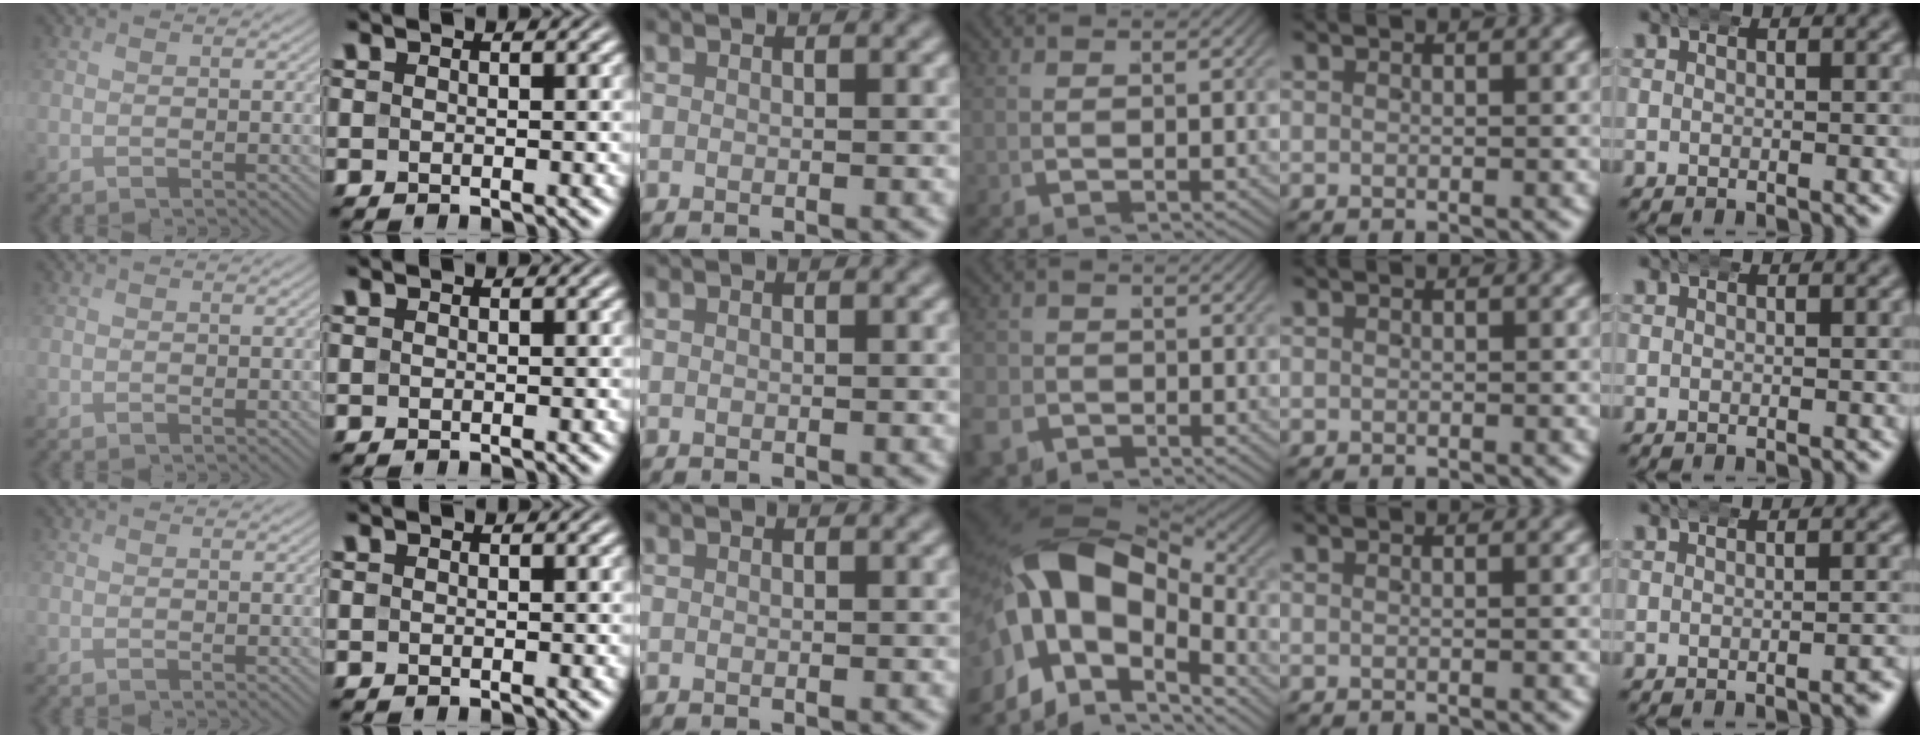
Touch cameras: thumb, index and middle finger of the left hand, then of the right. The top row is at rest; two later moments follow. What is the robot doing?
{"motion": "wrap", "object": "arm wrap"}